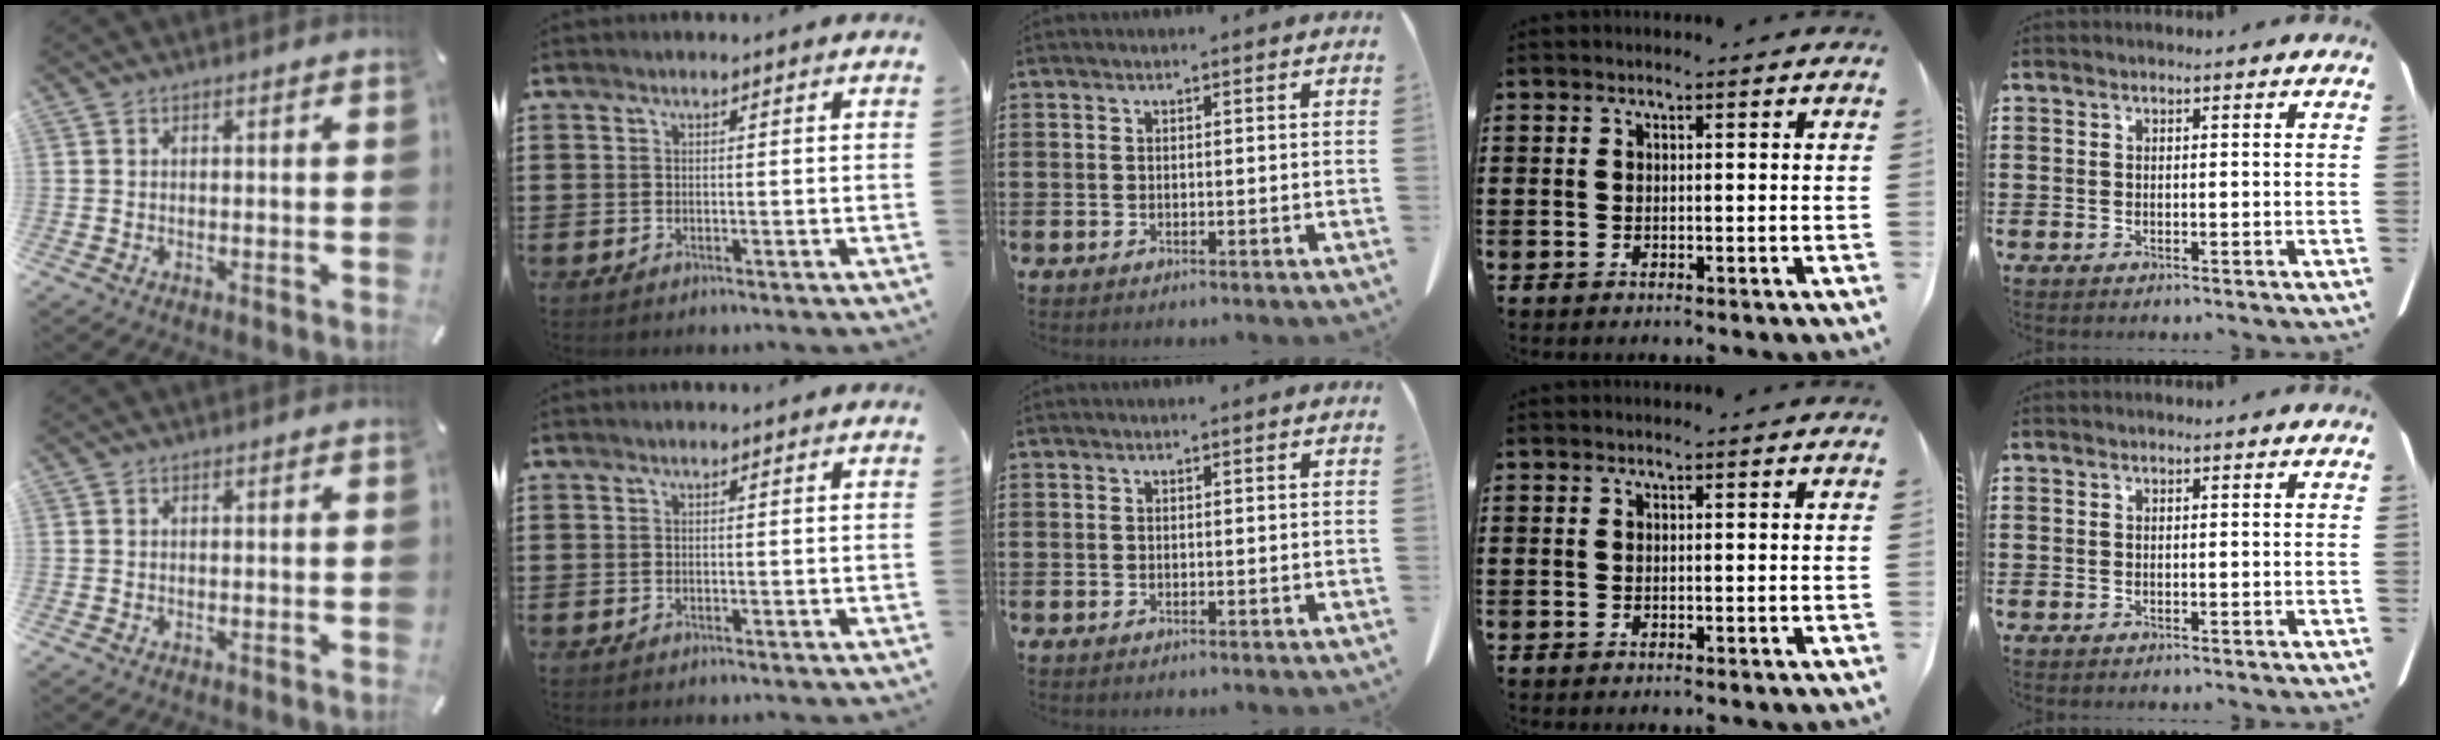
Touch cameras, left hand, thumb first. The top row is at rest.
{}